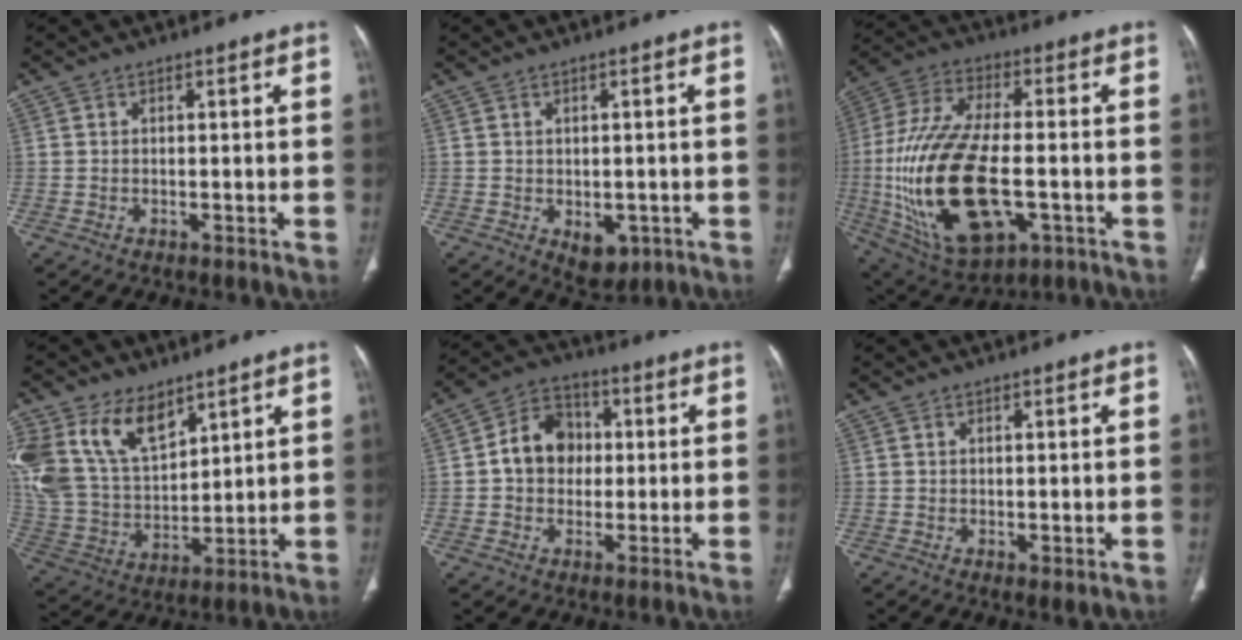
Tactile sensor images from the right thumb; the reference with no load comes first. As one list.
[{"total": 5.0, "force": [-1.6, 3.3, 3.4], "torque": [-0.028, 0.002, -0.005]}, {"total": 27.1, "force": [-5.0, 13.3, 23.1], "torque": [-0.493, -0.001, -0.064]}, {"total": 19.5, "force": [10.6, 11.6, 11.5], "torque": [-0.226, -0.028, 0.219]}, {"total": 9.8, "force": [0.5, 8.0, 5.6], "torque": [-0.063, 0.020, 0.000]}, {"total": 2.0, "force": [-0.2, 0.8, 1.8], "torque": [-0.032, -0.010, 0.002]}]